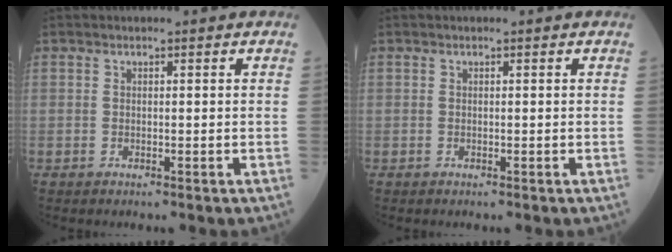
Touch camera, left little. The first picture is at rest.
{"total": 0.0}